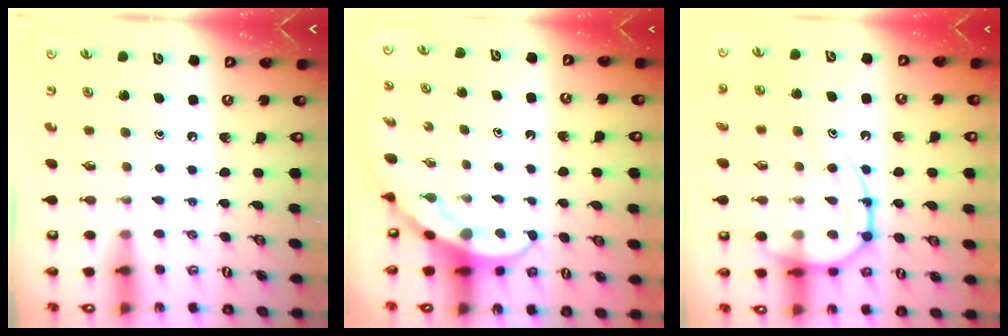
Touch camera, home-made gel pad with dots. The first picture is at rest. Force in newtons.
{"total": 4.0, "press": 3.9, "slide": 0.4}
{"total": 14.1, "press": 14.0, "slide": 1.6}